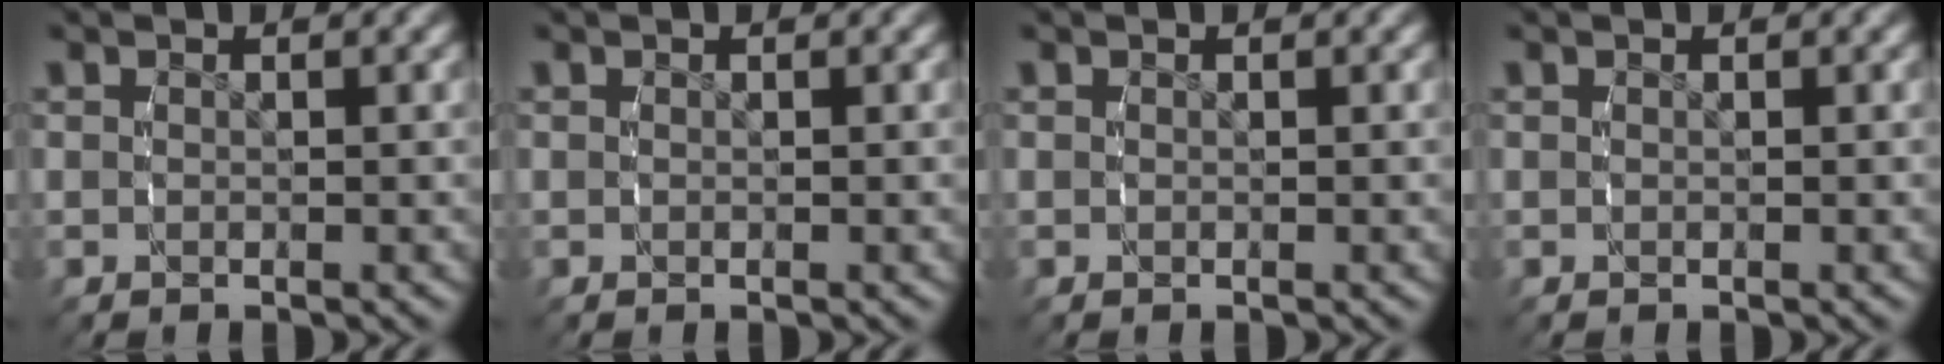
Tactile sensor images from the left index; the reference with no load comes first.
{"total": 0.0}
{"total": 0.0}
{"total": 0.0}